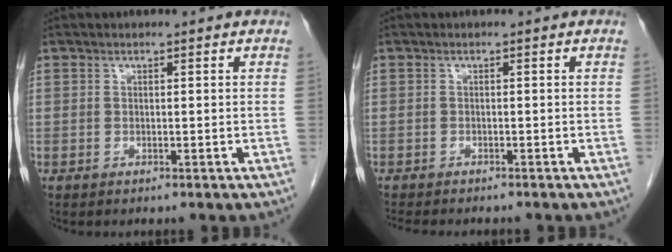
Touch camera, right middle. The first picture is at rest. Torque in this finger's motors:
{"motor_torque": [0.08, -0.06, -0.01, 0.01]}